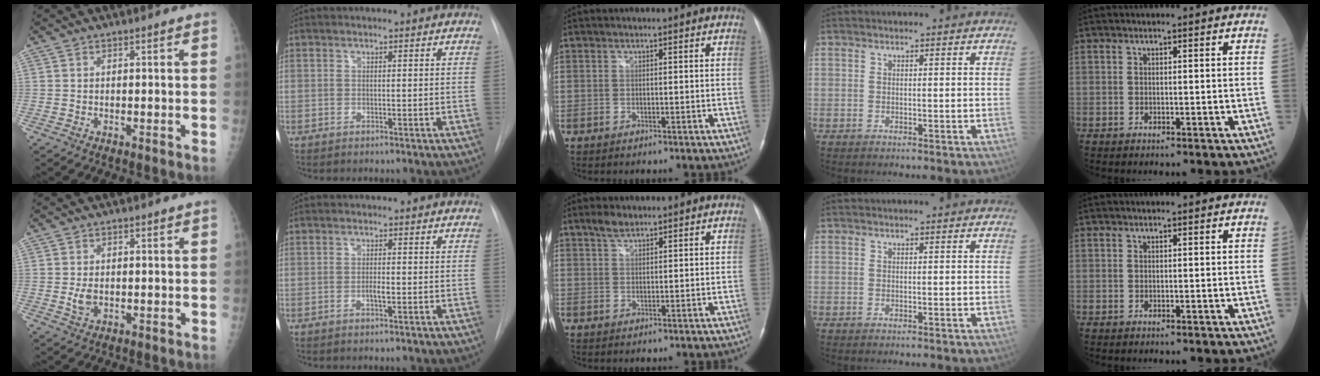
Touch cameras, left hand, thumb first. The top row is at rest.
{"thumb": {"total": 2.7, "force": [-0.2, 1.8, 2.1], "torque": [-0.039, -0.005, 0.002]}, "index": {"total": 1.3, "force": [-0.4, 0.2, 1.2], "torque": [-0.022, 0.001, -0.010]}, "middle": {"total": 2.4, "force": [1.8, 0.7, 1.4], "torque": [-0.034, 0.006, 0.037]}}